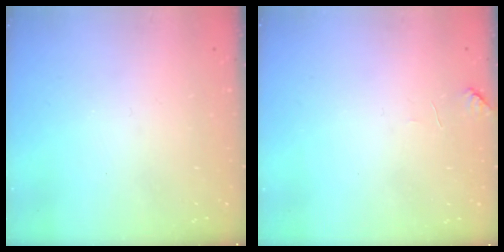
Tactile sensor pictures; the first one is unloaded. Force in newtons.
{"total": 2.2, "press": 2.2, "slide": 0.5}